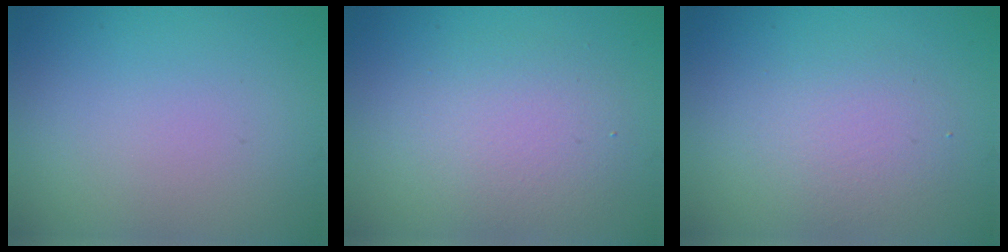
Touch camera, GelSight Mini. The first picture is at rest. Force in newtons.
{"total": 3.9, "press": 3.9, "slide": 0.3}
{"total": 2.9, "press": 2.9, "slide": 0.0}